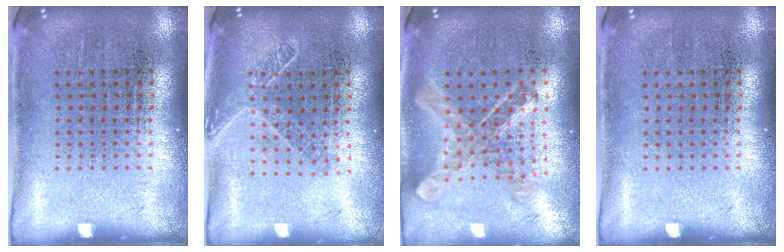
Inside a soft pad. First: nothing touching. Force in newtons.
{"total": 1.5, "press": 1.2, "slide": 0.9}
{"total": 0.9, "press": 0.9, "slide": 0.1}
{"total": 0.0}